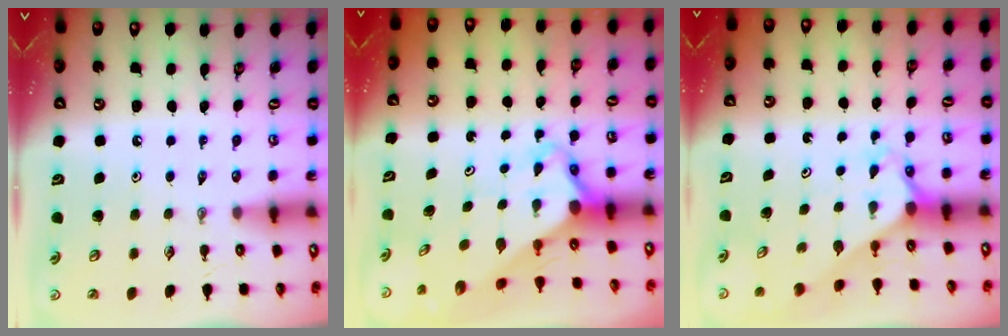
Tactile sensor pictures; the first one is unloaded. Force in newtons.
{"total": 3.9, "press": 3.9, "slide": 0.3}
{"total": 2.2, "press": 2.2, "slide": 0.2}